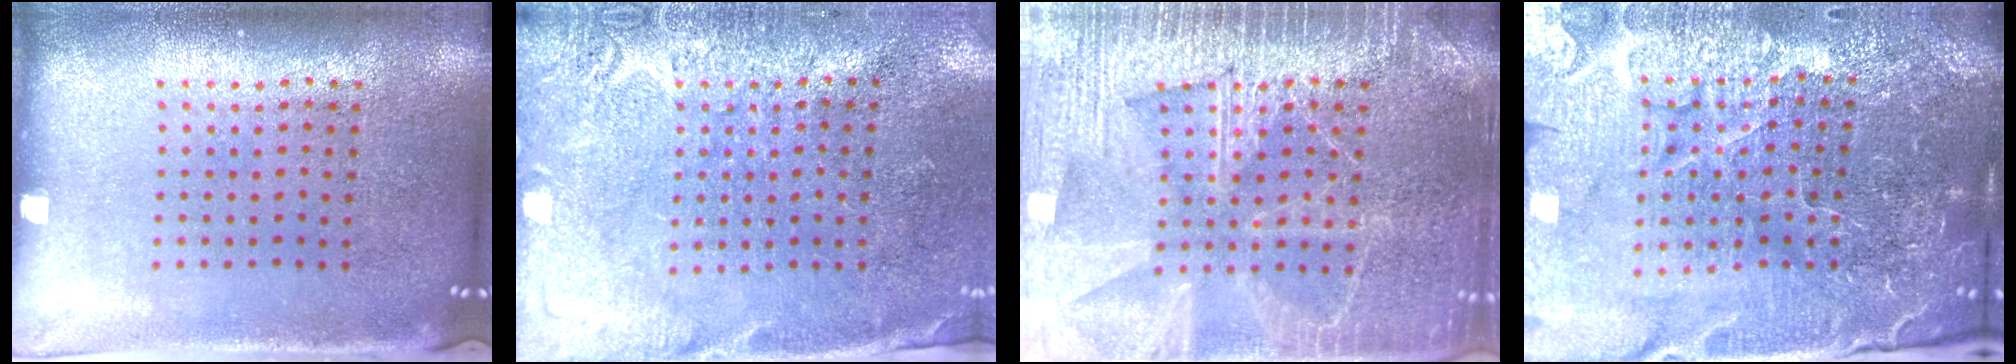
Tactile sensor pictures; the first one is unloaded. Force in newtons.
{"total": 2.8, "press": 2.6, "slide": 0.9}
{"total": 6.5, "press": 6.4, "slide": 0.9}
{"total": 5.6, "press": 5.2, "slide": 2.1}